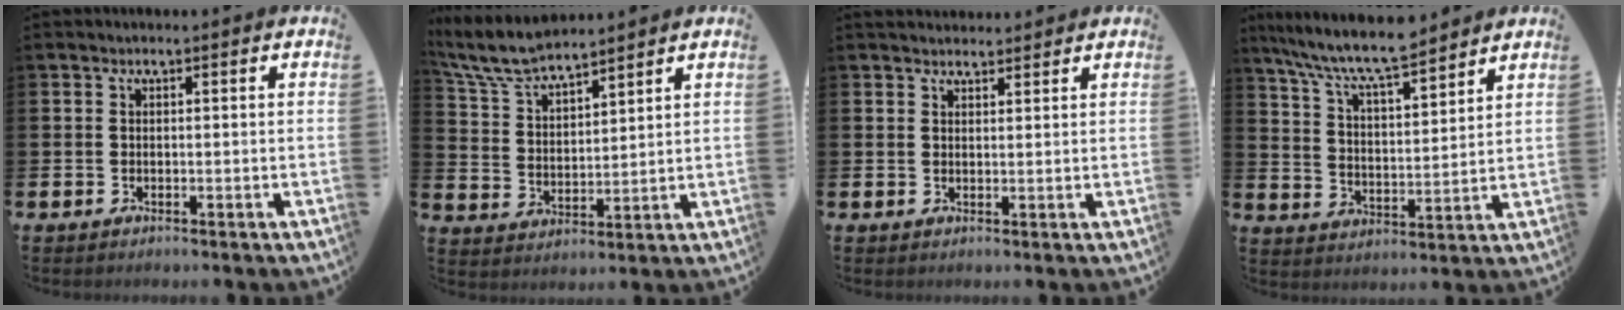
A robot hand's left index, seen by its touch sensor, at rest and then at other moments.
{"total": 7.6, "force": [7.1, 1.1, 2.4], "torque": [-0.079, -0.029, 0.130]}
{"total": 2.3, "force": [2.3, 0.6, 0.1], "torque": [0.003, -0.009, 0.040]}
{"total": 8.8, "force": [8.1, 1.0, 3.2], "torque": [-0.097, -0.047, 0.144]}